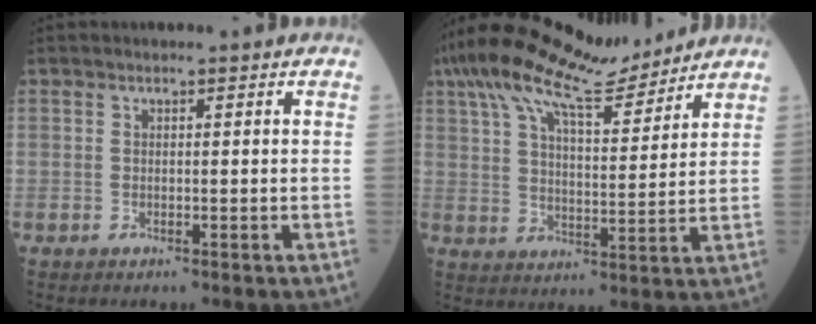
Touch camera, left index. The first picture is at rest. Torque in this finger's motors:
{"motor_torque": [0.98, -1.16, 0.54, 0.14]}